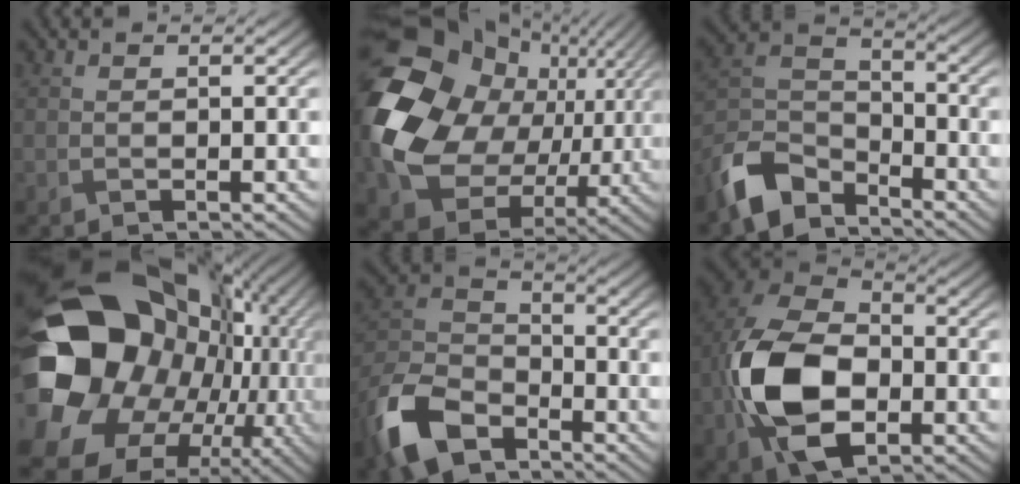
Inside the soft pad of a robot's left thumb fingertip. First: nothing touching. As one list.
[{"total": 21.6, "force": [2.1, 18.1, 11.5], "torque": [-0.296, -0.044, 0.075]}, {"total": 9.1, "force": [-7.3, 4.0, 3.7], "torque": [-0.089, -0.009, -0.166]}, {"total": 22.8, "force": [-0.4, 18.4, 13.5], "torque": [-0.292, -0.061, 0.012]}, {"total": 11.8, "force": [-7.6, 6.3, 6.3], "torque": [-0.158, -0.017, -0.168]}, {"total": 15.0, "force": [-3.4, 9.8, 10.9], "torque": [-0.268, -0.029, -0.070]}]